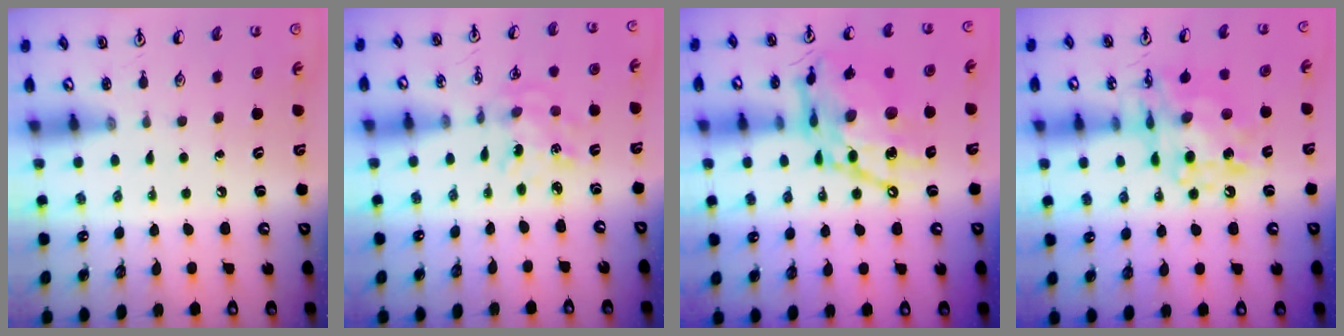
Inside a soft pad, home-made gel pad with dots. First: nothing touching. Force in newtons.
{"total": 2.8, "press": 2.8, "slide": 0.2}
{"total": 19.2, "press": 19.1, "slide": 1.6}
{"total": 12.8, "press": 12.7, "slide": 1.4}